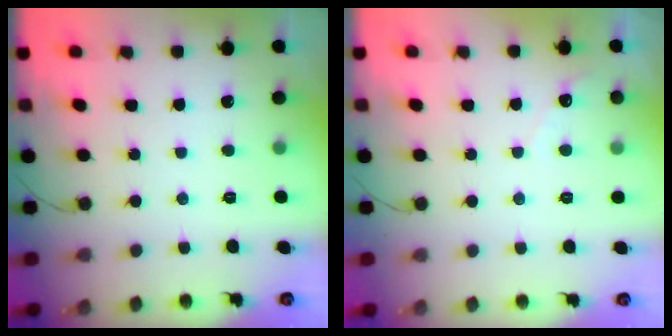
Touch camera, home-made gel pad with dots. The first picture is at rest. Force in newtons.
{"total": 2.8, "press": 2.8, "slide": 0.1}